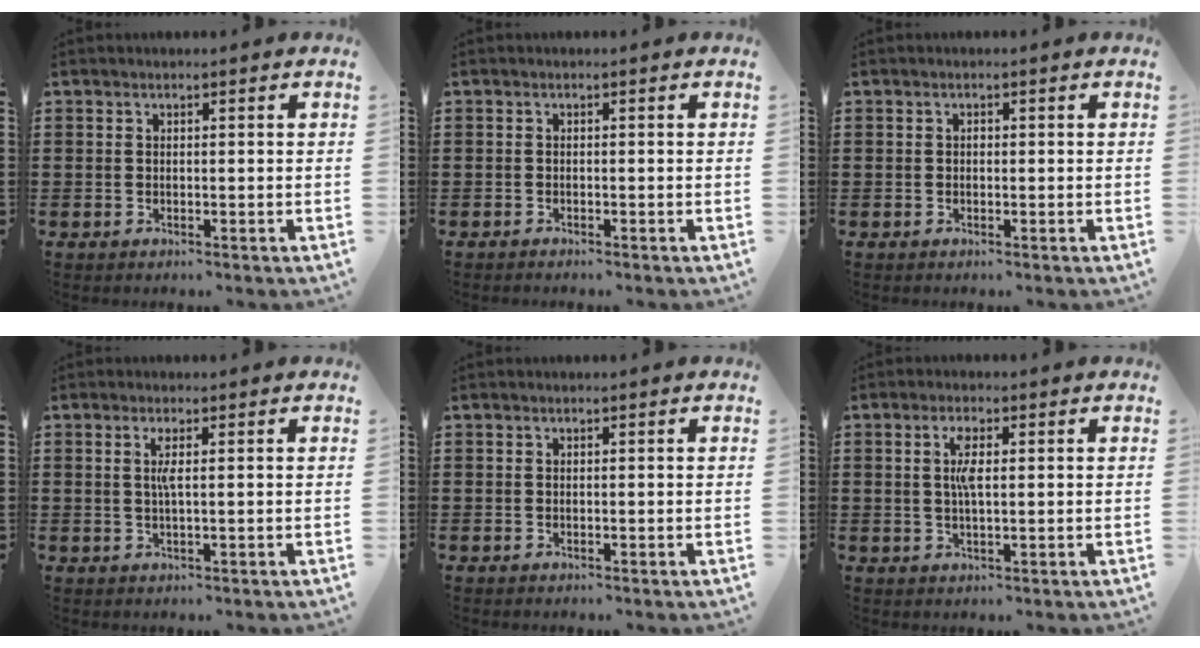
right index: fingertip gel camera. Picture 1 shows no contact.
{"total": 0.6, "force": [-0.6, 0.1, -0.1], "torque": [0.000, -0.003, -0.013]}
{"total": 0.5, "force": [-0.1, 0.3, 0.4], "torque": [-0.010, -0.002, -0.002]}
{"total": 2.1, "force": [0.4, 0.1, 2.0], "torque": [-0.043, -0.003, 0.006]}
{"total": 0.0}
{"total": 3.5, "force": [0.6, 1.1, 3.2], "torque": [-0.066, 0.005, 0.008]}